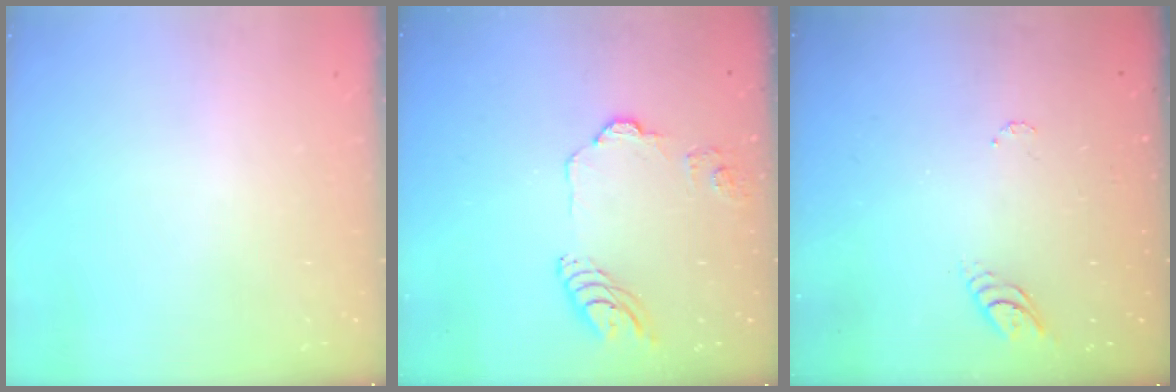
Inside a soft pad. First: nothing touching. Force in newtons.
{"total": 11.4, "press": 11.3, "slide": 1.6}
{"total": 4.0, "press": 4.0, "slide": 0.4}